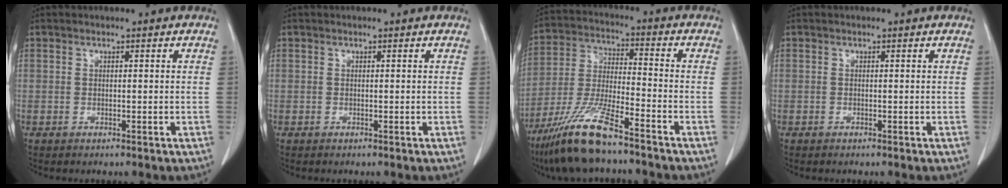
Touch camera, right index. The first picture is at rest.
{"total": 0.0}
{"total": 12.7, "force": [-9.4, 1.1, 8.5], "torque": [-0.179, -0.029, -0.178]}
{"total": 0.0}